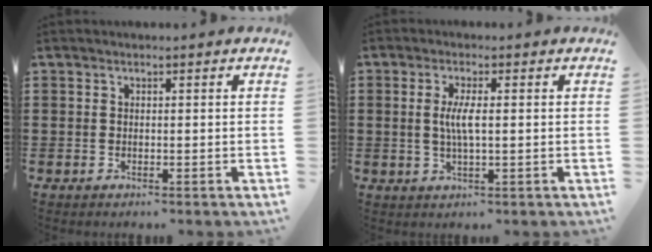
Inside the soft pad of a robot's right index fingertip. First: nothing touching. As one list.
[{"total": 3.9, "force": [0.2, 0.7, 3.8], "torque": [-0.079, -0.006, -0.001]}]